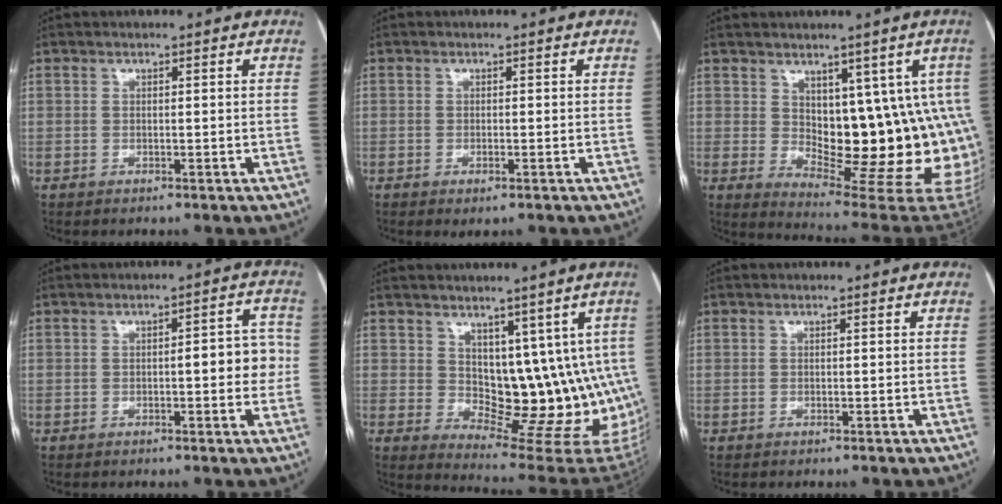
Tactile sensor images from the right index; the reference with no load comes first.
{"total": 1.5, "force": [-0.8, 0.4, 1.2], "torque": [-0.019, -0.003, -0.007]}
{"total": 15.2, "force": [3.0, 7.4, 12.9], "torque": [-0.141, -0.008, 0.059]}
{"total": 5.1, "force": [-0.5, 1.6, 4.8], "torque": [-0.052, 0.014, -0.009]}
{"total": 13.3, "force": [4.2, 8.2, 9.5], "torque": [-0.097, -0.003, 0.086]}
{"total": 0.0}